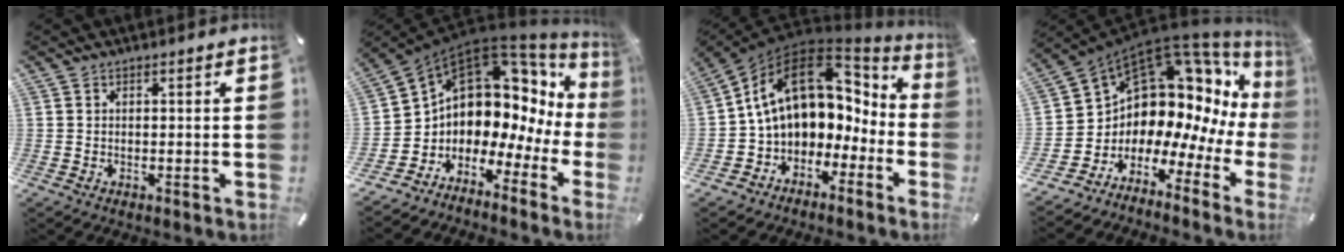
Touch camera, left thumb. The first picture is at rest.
{"total": 8.3, "force": [4.0, 6.6, 3.1], "torque": [-0.053, -0.072, 0.064]}
{"total": 15.0, "force": [3.8, 11.2, 9.2], "torque": [-0.169, -0.020, 0.069]}
{"total": 11.7, "force": [7.4, 7.7, 4.9], "torque": [-0.089, -0.104, 0.134]}